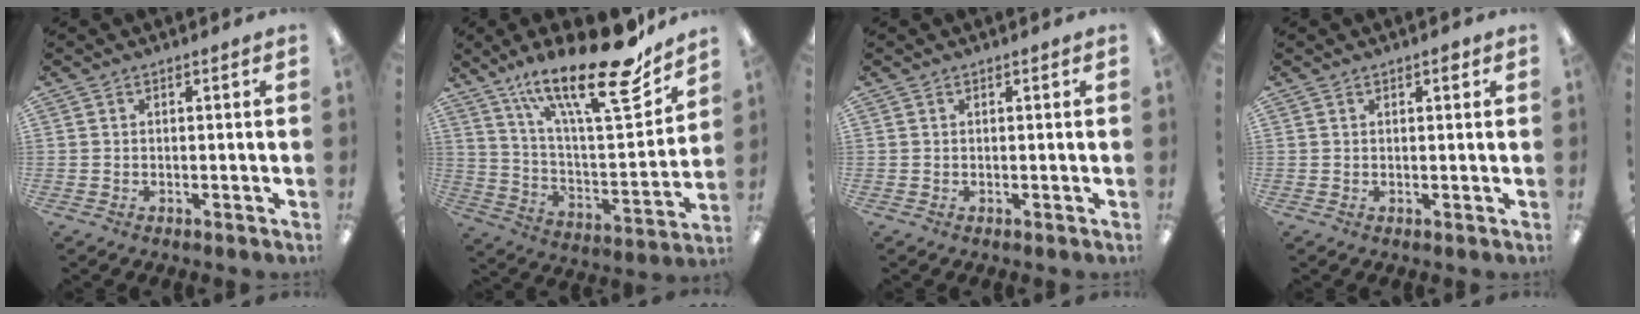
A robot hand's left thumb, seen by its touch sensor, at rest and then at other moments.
{"total": 25.6, "force": [18.1, 6.0, 17.1], "torque": [-0.266, -0.119, 0.295]}
{"total": 0.0}
{"total": 1.3, "force": [0.9, 0.5, 0.7], "torque": [-0.008, -0.002, 0.013]}